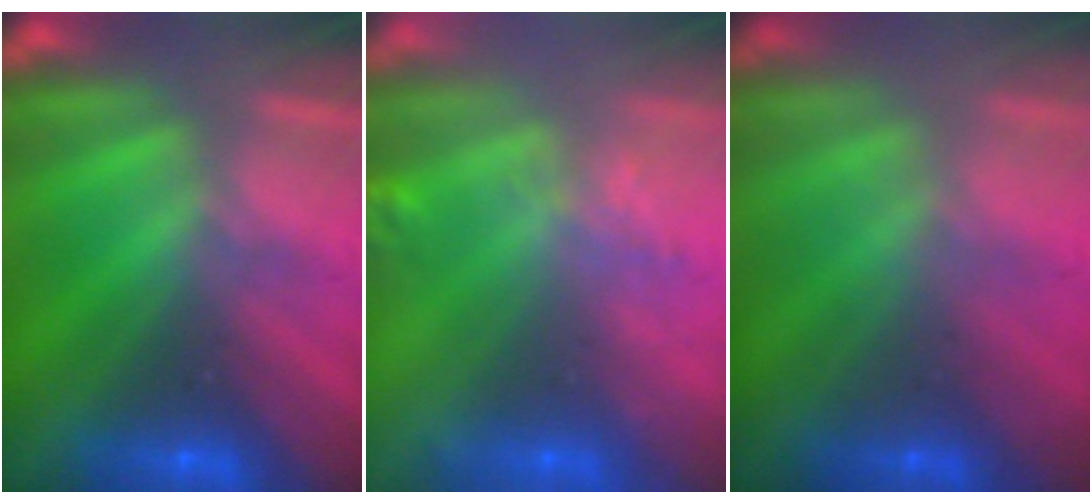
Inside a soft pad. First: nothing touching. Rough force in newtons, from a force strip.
{"total": 2.4}
{"total": 1.3}